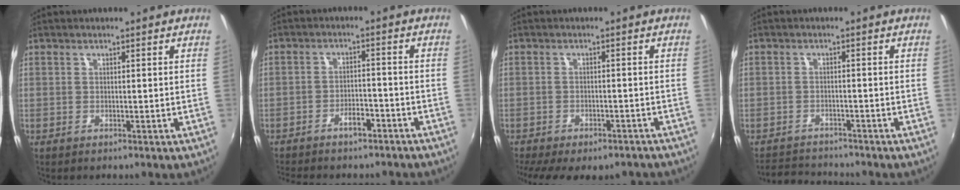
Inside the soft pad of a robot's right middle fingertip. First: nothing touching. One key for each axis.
{"total": 6.4, "fx": -5.3, "fy": 2.2, "fz": 2.7, "tx": -0.063, "ty": 0.007, "tz": -0.076}
{"total": 13.3, "fx": -10.7, "fy": 4.7, "fz": 6.4, "tx": -0.137, "ty": -0.031, "tz": -0.140}
{"total": 5.4, "fx": -5.0, "fy": 1.8, "fz": 0.3, "tx": -0.025, "ty": 0.015, "tz": -0.085}